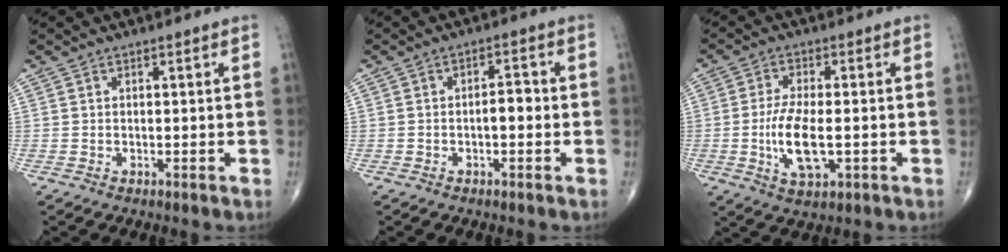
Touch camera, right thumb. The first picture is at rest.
{"total": 3.0, "force": [-0.6, 1.4, 2.5], "torque": [-0.030, 0.013, -0.012]}
{"total": 8.9, "force": [-1.6, 3.6, 8.0], "torque": [-0.158, -0.003, -0.026]}